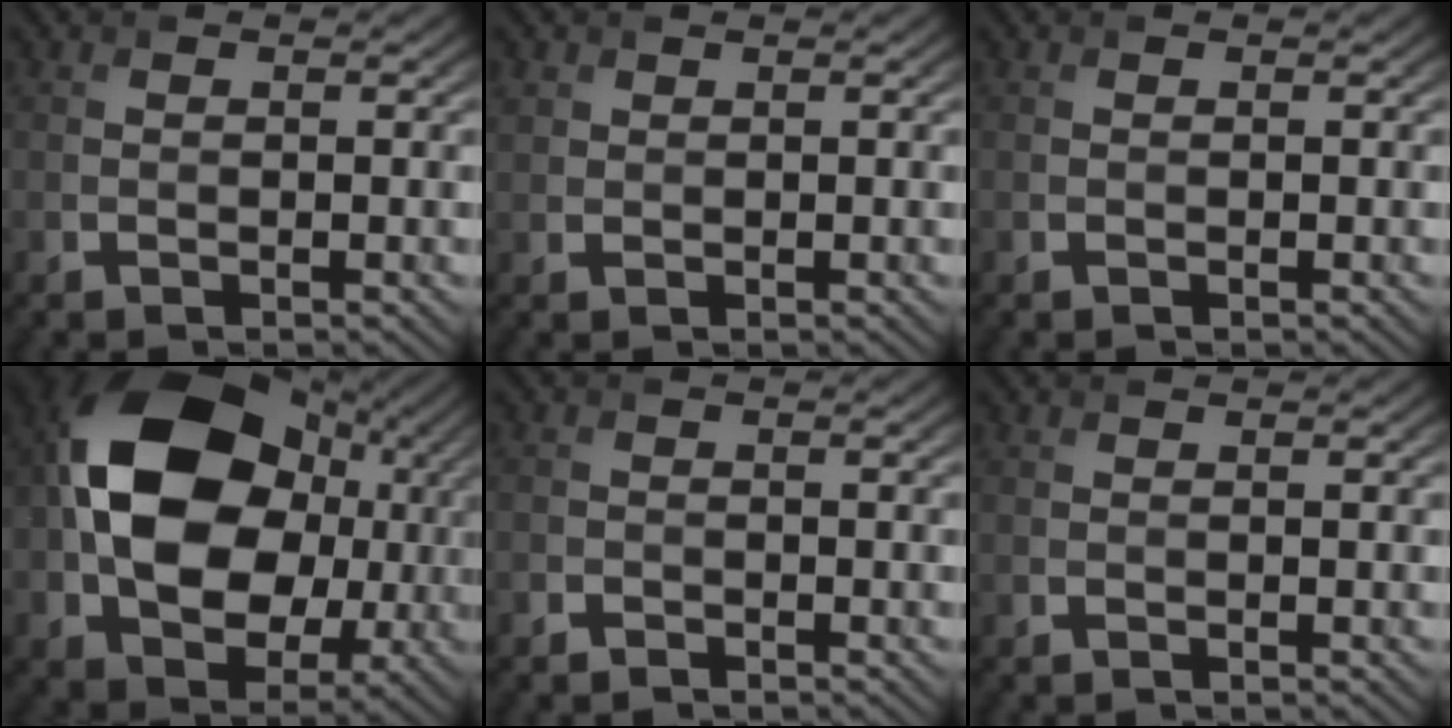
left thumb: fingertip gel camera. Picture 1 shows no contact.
{"total": 1.2, "force": [0.7, 0.9, 0.3], "torque": [-0.008, 0.000, 0.016]}
{"total": 0.0}
{"total": 19.0, "force": [1.2, 14.5, 12.3], "torque": [-0.246, -0.014, 0.038]}
{"total": 1.3, "force": [-1.1, 0.6, 0.1], "torque": [-0.001, -0.001, -0.026]}
{"total": 0.0}